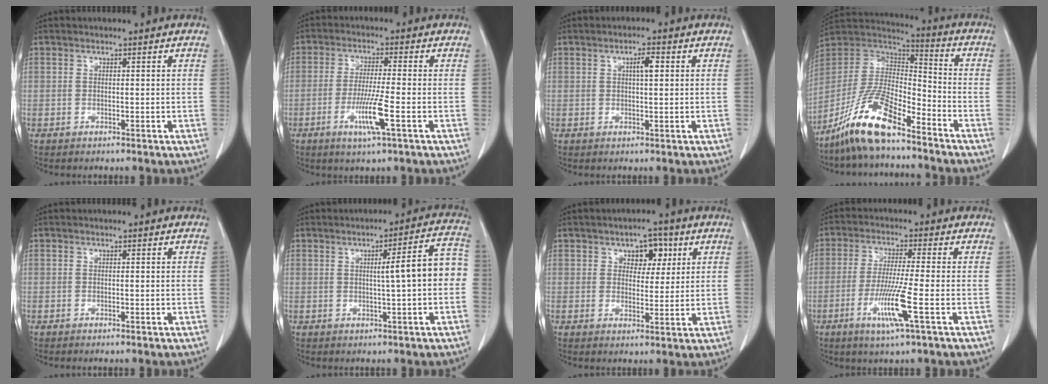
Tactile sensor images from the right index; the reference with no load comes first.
{"total": 6.8, "force": [-2.6, -0.4, 6.3], "torque": [-0.119, -0.016, -0.049]}
{"total": 2.5, "force": [0.7, 0.4, 2.3], "torque": [-0.041, 0.003, 0.011]}
{"total": 13.8, "force": [-9.8, 3.3, 9.2], "torque": [-0.185, 0.010, -0.183]}
{"total": 0.0}
{"total": 7.5, "force": [-0.1, 0.4, 7.5], "torque": [-0.097, 0.026, -0.004]}
{"total": 5.2, "force": [2.3, 3.2, 3.4], "torque": [-0.039, 0.011, 0.033]}
{"total": 8.2, "force": [-3.0, -0.7, 7.6], "torque": [-0.149, -0.021, -0.059]}